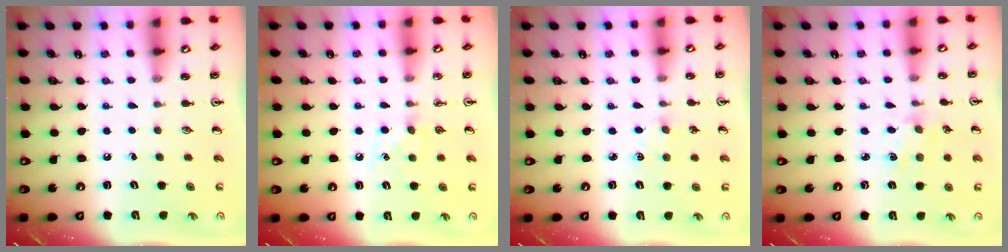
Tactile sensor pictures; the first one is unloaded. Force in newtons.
{"total": 6.1, "press": 6.0, "slide": 0.5}
{"total": 2.2, "press": 2.2, "slide": 0.4}
{"total": 2.4, "press": 2.4, "slide": 0.3}